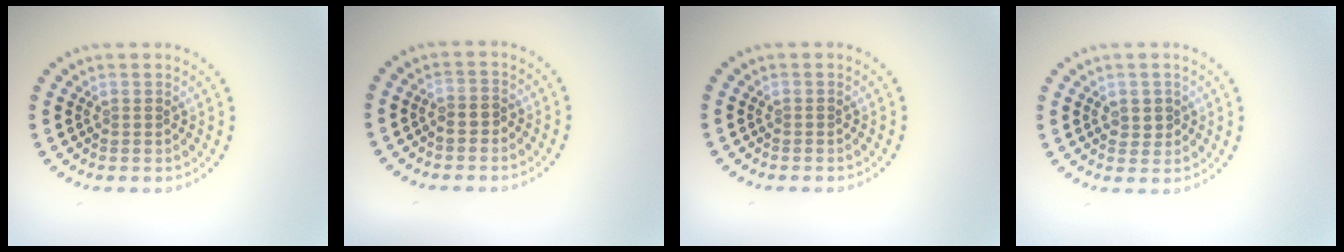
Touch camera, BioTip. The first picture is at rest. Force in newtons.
{"total": 1.1, "press": 1.0, "slide": 0.5}
{"total": 0.0}
{"total": 1.3, "press": 1.3, "slide": 0.3}